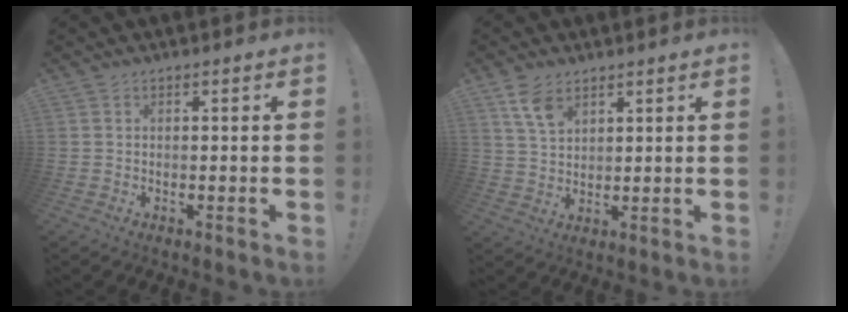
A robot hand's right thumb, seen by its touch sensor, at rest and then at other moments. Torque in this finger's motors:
{"motor_torque": [-0.05, 0.24, 0.75, -0.18, -0.03]}